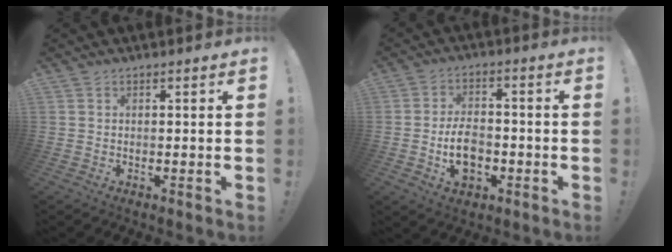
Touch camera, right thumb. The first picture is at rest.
{"total": 9.7, "force": [-2.7, 6.6, 6.6], "torque": [-0.098, 0.010, -0.046]}